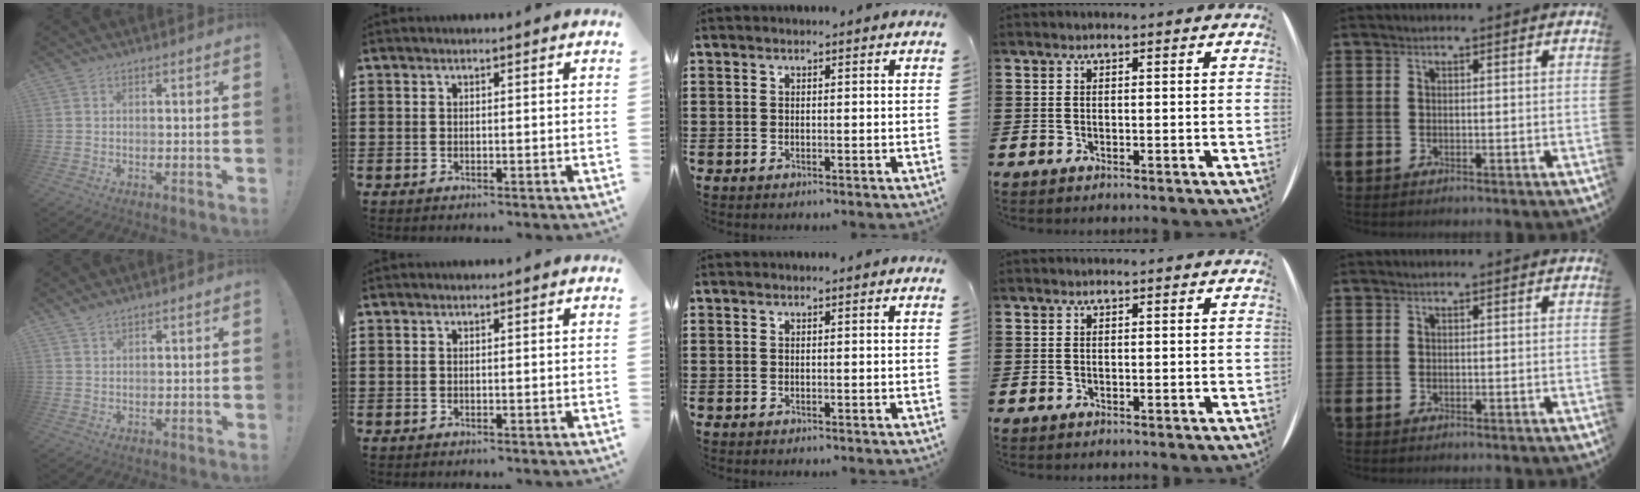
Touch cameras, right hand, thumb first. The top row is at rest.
{"thumb": {"total": 1.7, "force": [1.4, 0.4, 0.8], "torque": [-0.011, -0.003, 0.026]}}